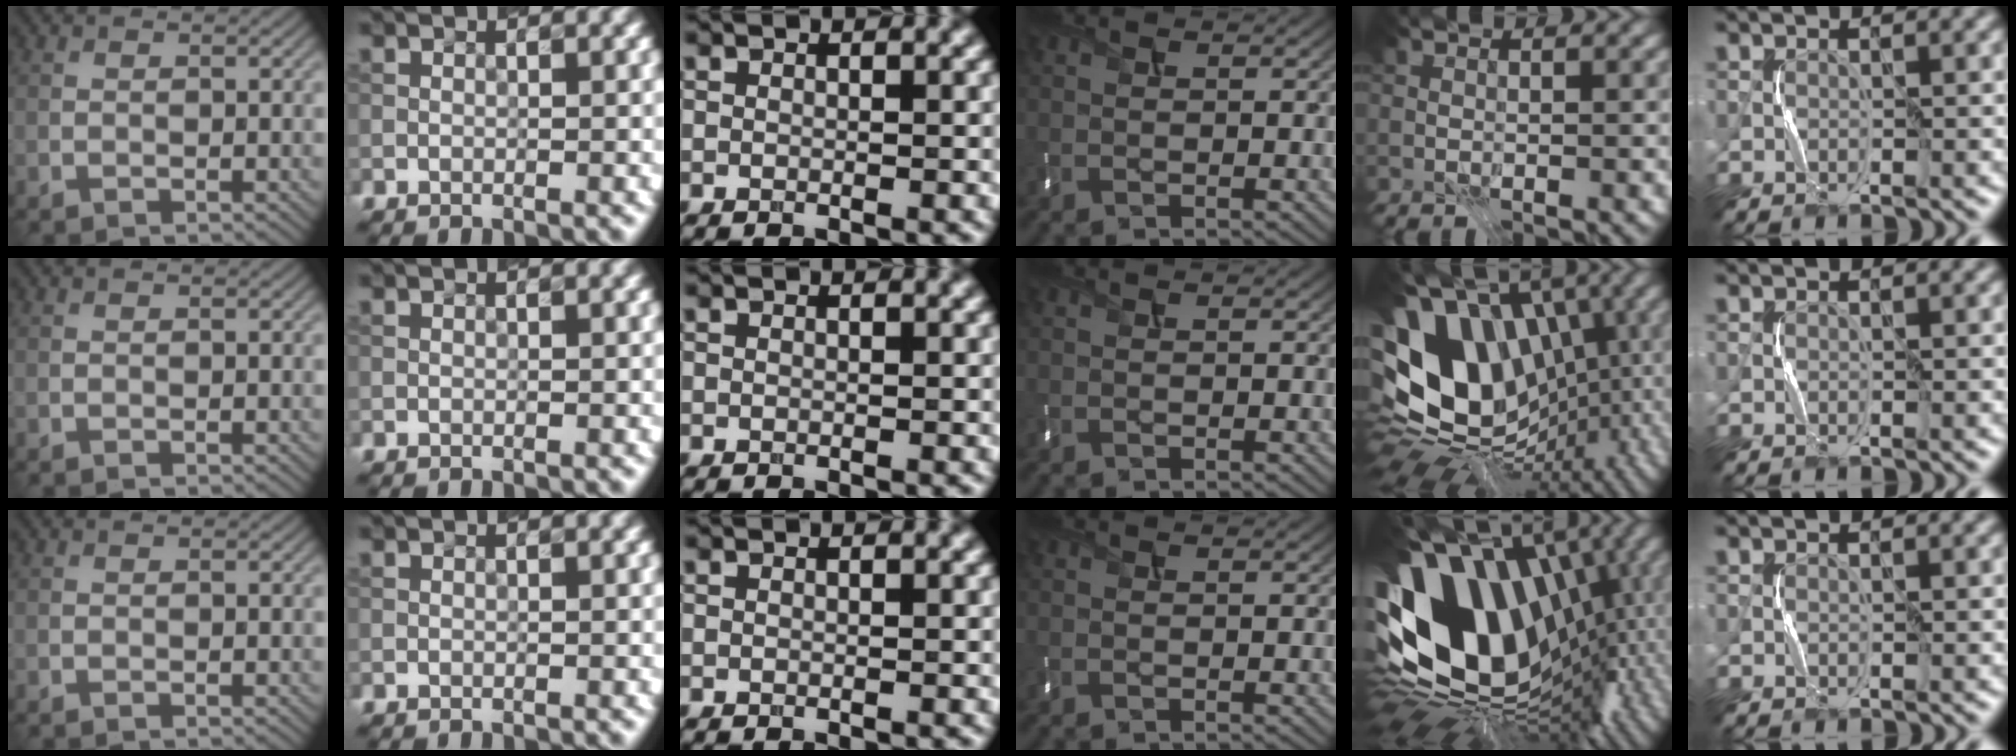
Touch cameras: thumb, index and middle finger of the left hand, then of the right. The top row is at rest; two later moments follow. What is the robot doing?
{"motion": "press", "object": "mouse"}